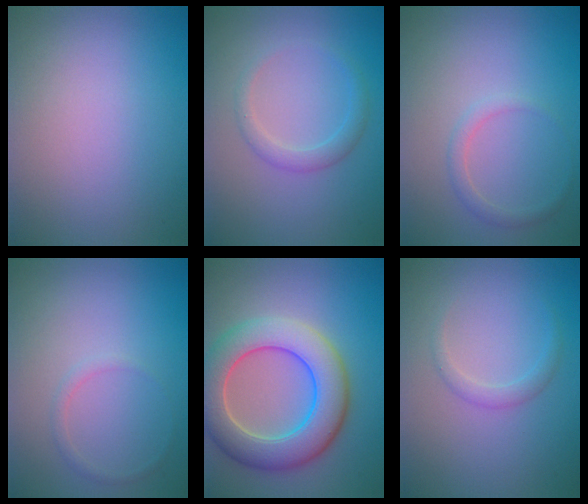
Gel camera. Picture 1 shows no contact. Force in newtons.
{"total": 1.9, "press": 1.9, "slide": 0.2}
{"total": 1.3, "press": 1.3, "slide": 0.1}
{"total": 0.8, "press": 0.8, "slide": 0.0}
{"total": 8.5, "press": 8.4, "slide": 0.6}
{"total": 1.3, "press": 1.3, "slide": 0.0}